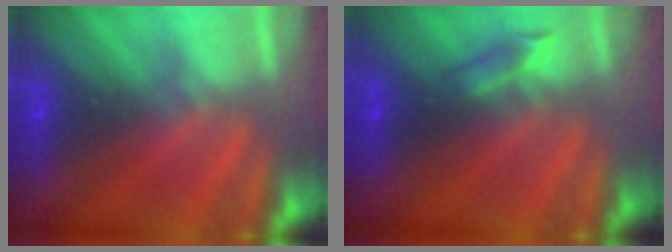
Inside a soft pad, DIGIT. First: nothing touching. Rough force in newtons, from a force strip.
{"total": 2.2}